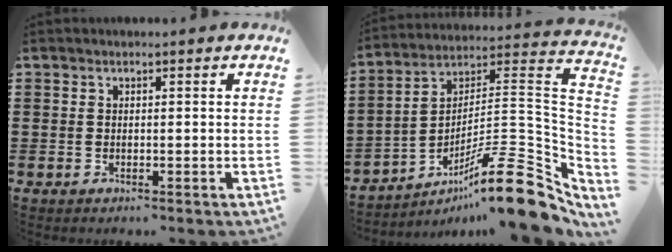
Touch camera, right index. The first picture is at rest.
{"total": 16.0, "force": [-9.9, 2.6, 12.4], "torque": [-0.178, 0.022, -0.171]}